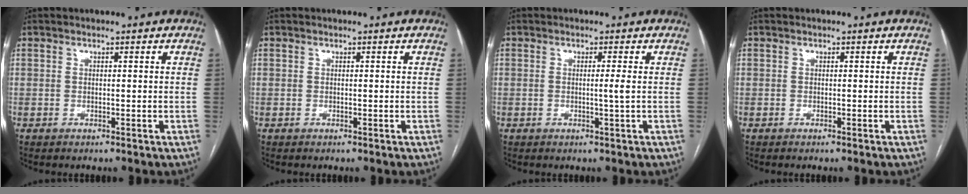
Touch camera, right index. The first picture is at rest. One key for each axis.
{"total": 0.0}
{"total": 1.5, "fx": -0.1, "fy": -0.5, "fz": 1.4, "tx": -0.024, "ty": -0.001, "tz": -0.003}
{"total": 0.0}